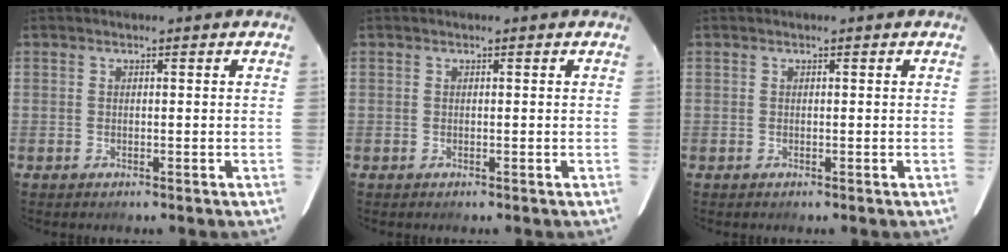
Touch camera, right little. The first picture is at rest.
{"total": 0.0}
{"total": 0.0}